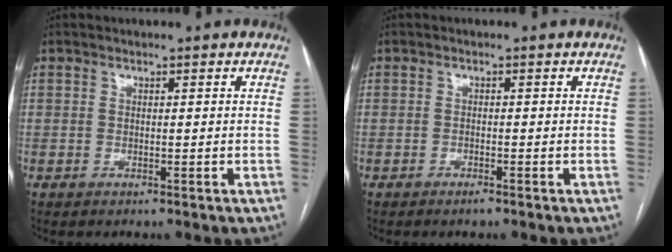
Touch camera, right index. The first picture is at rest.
{"total": 1.1, "force": [-0.9, 0.1, 0.6], "torque": [-0.011, 0.000, -0.014]}